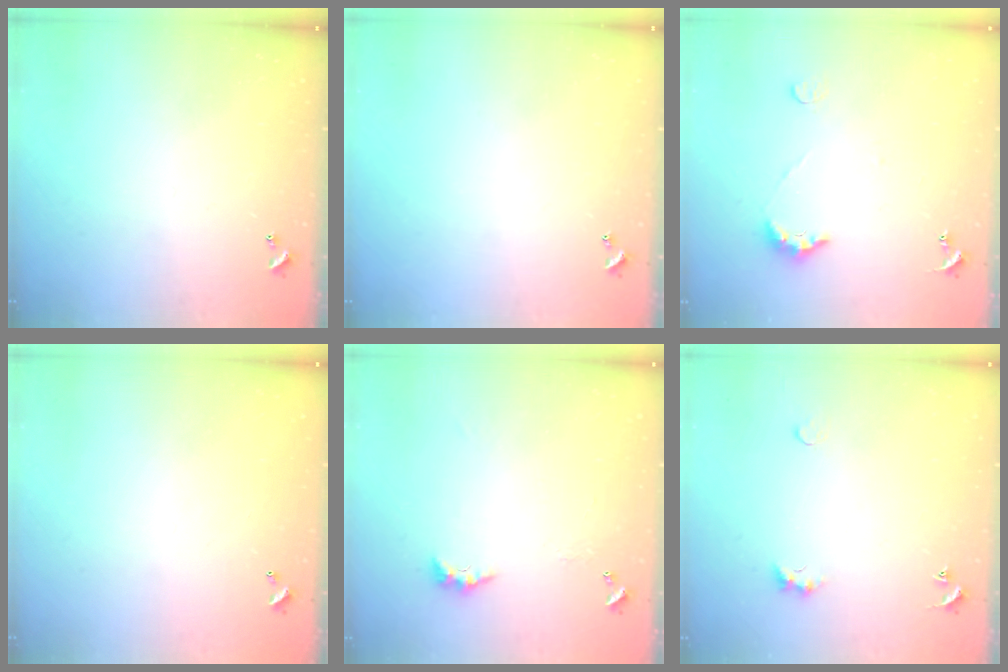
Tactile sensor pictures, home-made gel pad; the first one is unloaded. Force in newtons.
{"total": 0.0}
{"total": 3.7, "press": 3.6, "slide": 0.8}
{"total": 2.9, "press": 2.9, "slide": 0.1}
{"total": 3.0, "press": 2.9, "slide": 0.7}
{"total": 1.9, "press": 1.9, "slide": 0.5}